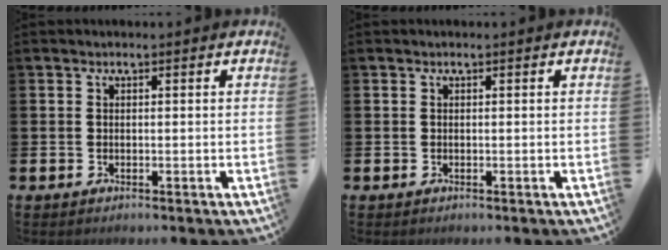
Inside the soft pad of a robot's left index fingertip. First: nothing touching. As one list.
[{"total": 0.0}]